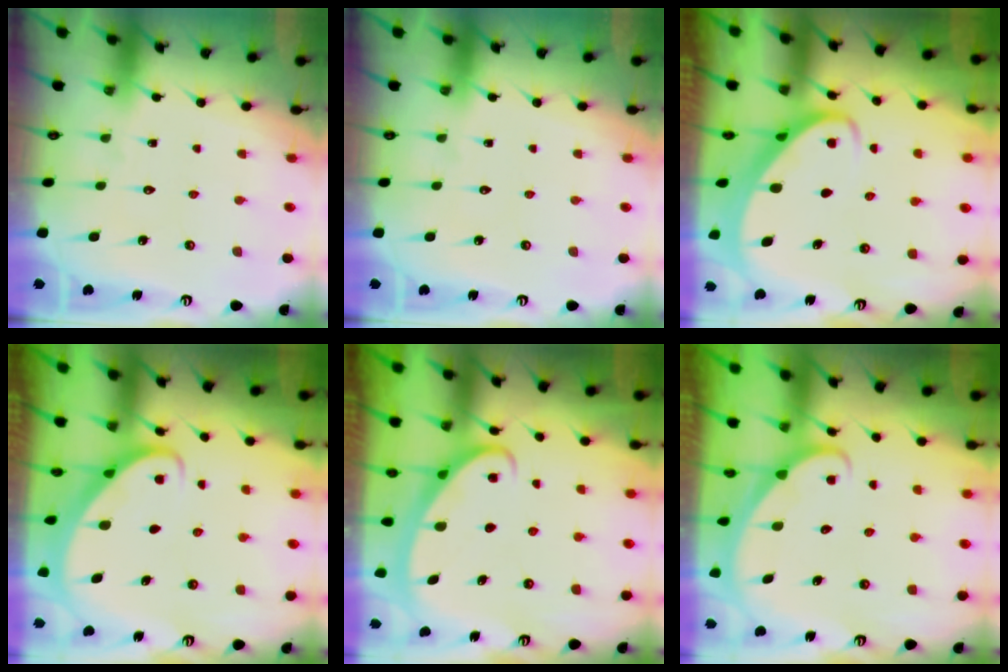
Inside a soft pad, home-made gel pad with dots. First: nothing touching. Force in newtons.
{"total": 0.0}
{"total": 3.8, "press": 3.8, "slide": 0.4}
{"total": 2.8, "press": 2.8, "slide": 0.2}
{"total": 2.8, "press": 2.8, "slide": 0.4}
{"total": 1.8, "press": 1.8, "slide": 0.1}